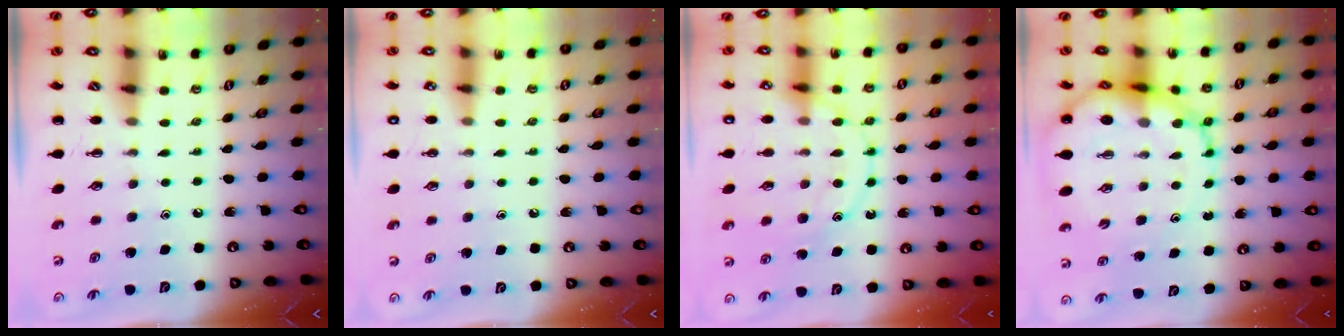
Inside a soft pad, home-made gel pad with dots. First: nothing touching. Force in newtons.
{"total": 1.4, "press": 1.4, "slide": 0.1}
{"total": 14.2, "press": 14.2, "slide": 0.9}
{"total": 15.7, "press": 15.1, "slide": 4.2}